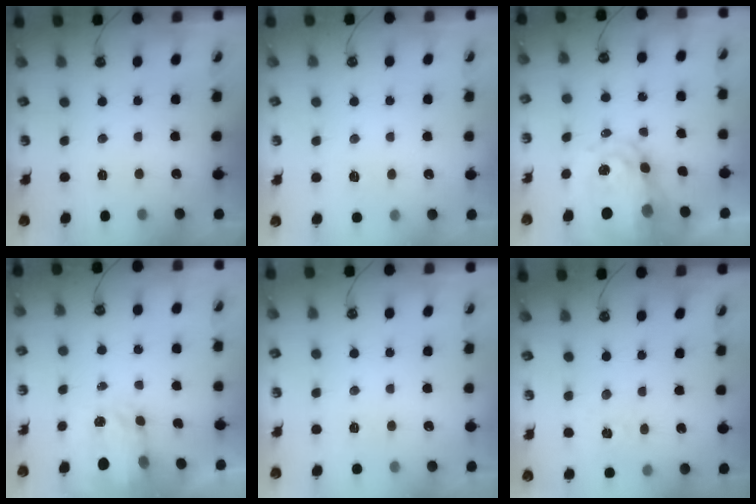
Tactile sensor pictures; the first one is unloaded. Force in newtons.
{"total": 4.6, "press": 4.6, "slide": 0.6}
{"total": 13.2, "press": 13.2, "slide": 1.0}
{"total": 3.9, "press": 3.8, "slide": 0.6}
{"total": 3.4, "press": 3.4, "slide": 0.5}
{"total": 2.9, "press": 2.9, "slide": 0.3}